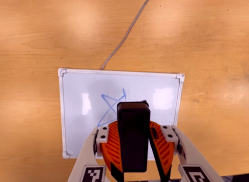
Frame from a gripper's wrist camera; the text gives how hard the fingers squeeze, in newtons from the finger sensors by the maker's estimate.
{"total": 8.7, "left": 8.2, "right": 9.1}